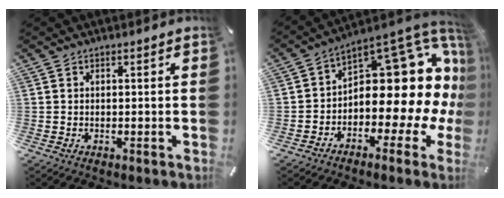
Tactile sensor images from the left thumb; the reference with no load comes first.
{"total": 15.8, "force": [3.3, 9.7, 12.1], "torque": [-0.135, -0.061, 0.060]}